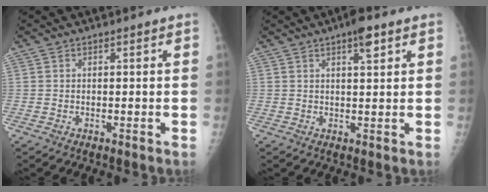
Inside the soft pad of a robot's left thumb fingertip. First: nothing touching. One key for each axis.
{"total": 4.1, "fx": 2.4, "fy": 1.2, "fz": 3.1, "tx": -0.041, "ty": -0.008, "tz": 0.033}